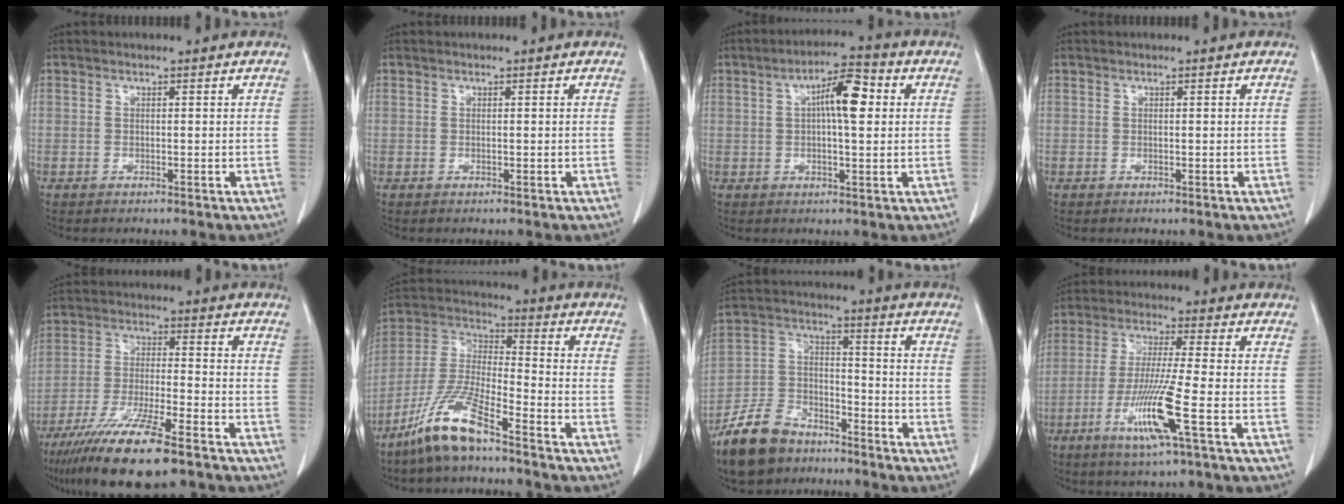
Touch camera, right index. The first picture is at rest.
{"total": 0.0}
{"total": 7.6, "force": [1.6, 1.7, 7.2], "torque": [-0.121, 0.019, 0.022]}
{"total": 0.0}
{"total": 14.4, "force": [-10.0, 1.4, 10.2], "torque": [-0.201, -0.042, -0.178]}
{"total": 11.5, "force": [-8.3, 1.2, 7.9], "torque": [-0.177, -0.017, -0.165]}
{"total": 11.6, "force": [-9.1, 5.7, 4.5], "torque": [-0.111, 0.006, -0.168]}
{"total": 10.2, "force": [-4.0, -0.9, 9.3], "torque": [-0.184, -0.021, -0.080]}